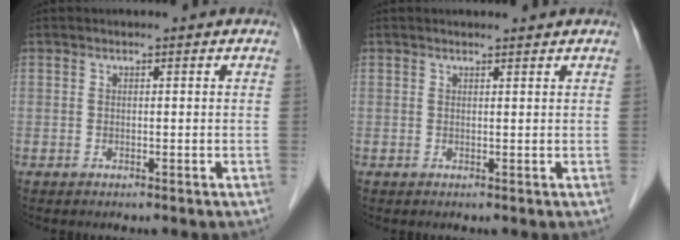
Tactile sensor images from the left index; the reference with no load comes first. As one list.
[{"total": 1.8, "force": [1.7, 0.1, 0.6], "torque": [-0.008, 0.004, 0.022]}]